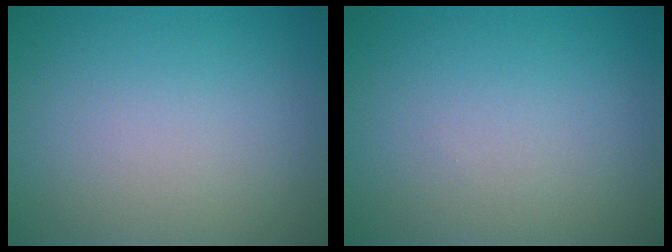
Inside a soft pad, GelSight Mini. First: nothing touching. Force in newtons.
{"total": 0.0}